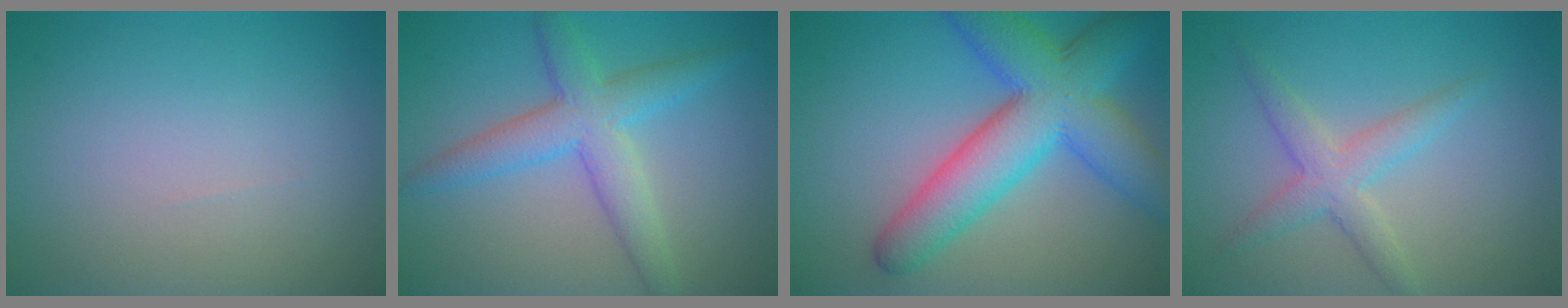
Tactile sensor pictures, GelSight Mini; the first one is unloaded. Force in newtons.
{"total": 5.0, "press": 5.0, "slide": 0.3}
{"total": 9.3, "press": 9.3, "slide": 0.2}
{"total": 3.0, "press": 3.0, "slide": 0.1}